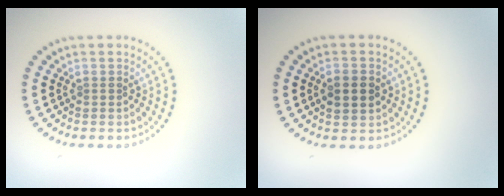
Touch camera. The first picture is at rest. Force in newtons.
{"total": 2.5, "press": 2.5, "slide": 0.2}